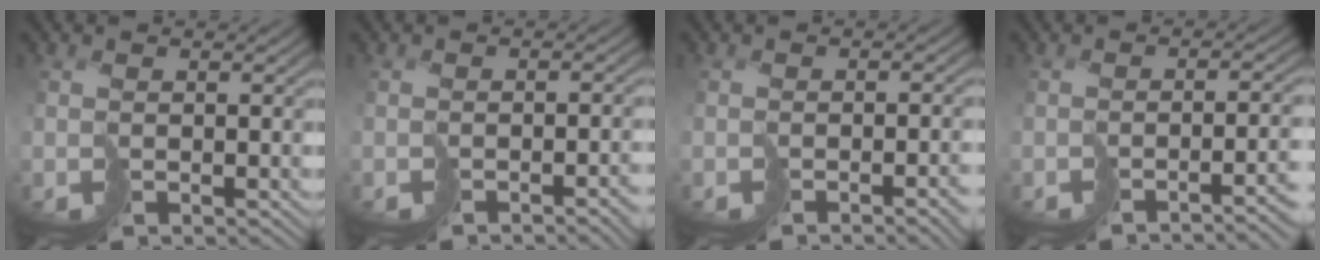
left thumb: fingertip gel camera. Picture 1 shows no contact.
{"total": 3.4, "force": [-2.6, 1.0, 1.9], "torque": [-0.015, -0.002, -0.039]}
{"total": 3.6, "force": [-2.5, 1.0, 2.4], "torque": [-0.023, -0.003, -0.035]}
{"total": 5.0, "force": [-3.5, 0.4, 3.5], "torque": [-0.034, -0.007, -0.049]}